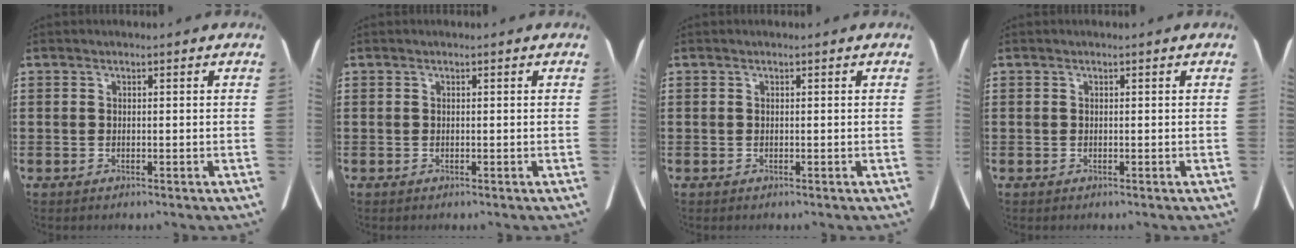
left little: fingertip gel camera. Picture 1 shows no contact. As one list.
[{"total": 0.0}, {"total": 0.0}, {"total": 0.0}]